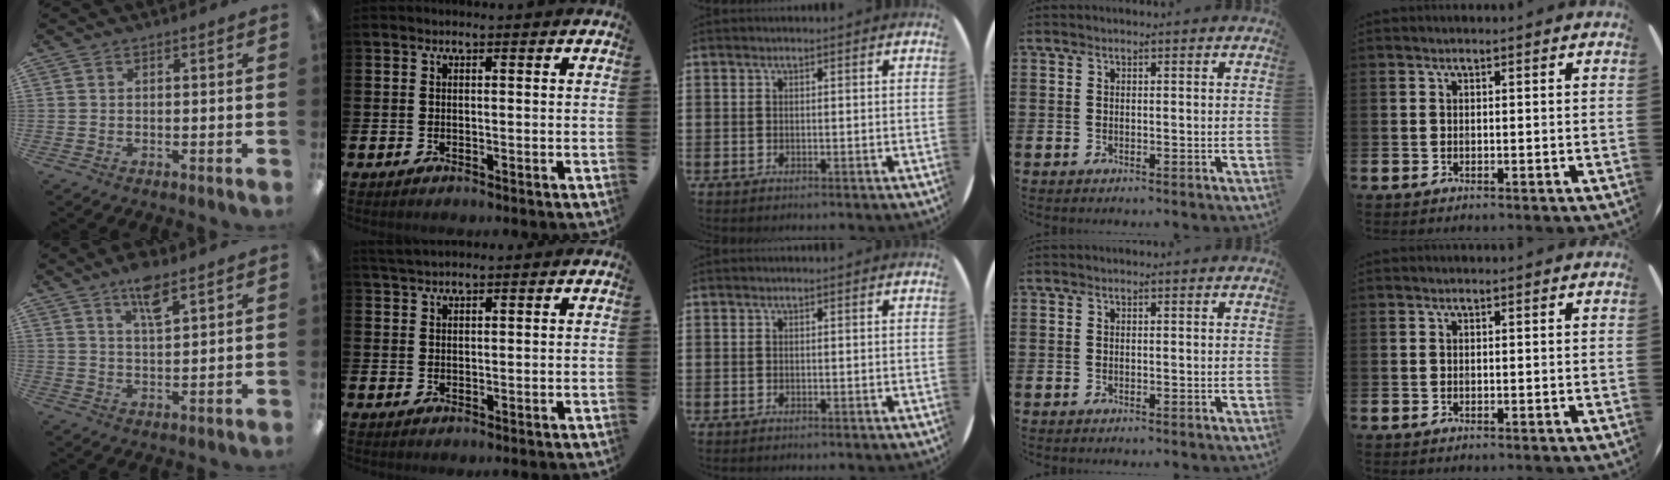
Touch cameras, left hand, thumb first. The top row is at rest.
{"thumb": {"total": 6.8, "force": [4.7, 1.8, 4.5], "torque": [-0.077, -0.018, 0.078]}, "index": {"total": 2.3, "force": [2.1, 0.4, 0.8], "torque": [-0.018, -0.001, 0.039]}}